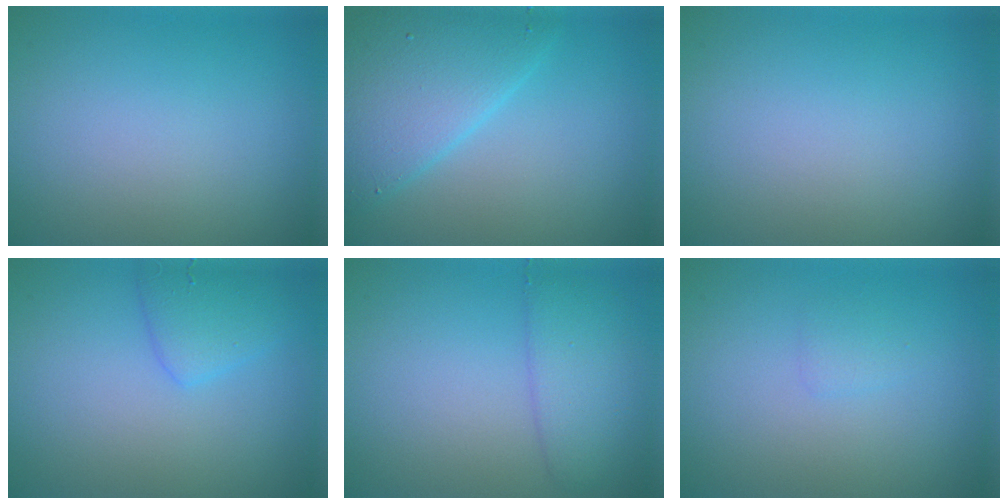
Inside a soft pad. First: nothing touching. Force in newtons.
{"total": 5.5, "press": 5.5, "slide": 0.3}
{"total": 0.0}
{"total": 2.2, "press": 2.2, "slide": 0.1}
{"total": 2.9, "press": 2.9, "slide": 0.1}
{"total": 0.8, "press": 0.8, "slide": 0.1}